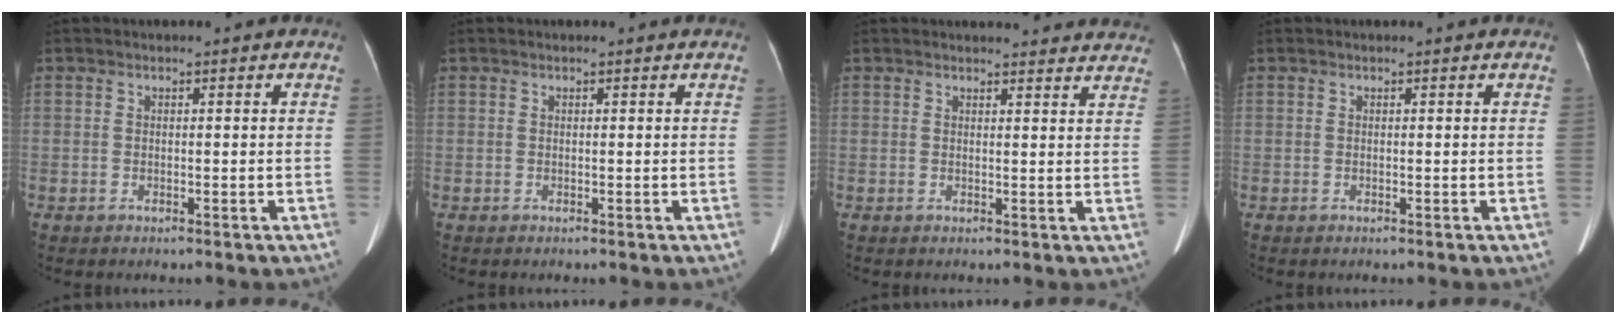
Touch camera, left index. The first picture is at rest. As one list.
[{"total": 0.6, "force": [0.6, 0.0, 0.1], "torque": [-0.007, -0.002, 0.006]}, {"total": 14.1, "force": [13.6, 2.5, 2.7], "torque": [-0.003, -0.015, 0.133]}, {"total": 0.0}]